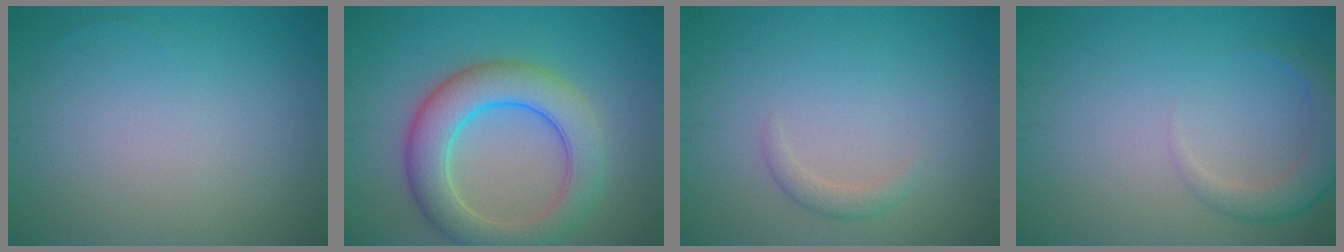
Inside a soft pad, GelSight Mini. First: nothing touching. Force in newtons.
{"total": 7.4, "press": 7.4, "slide": 0.3}
{"total": 1.3, "press": 1.3, "slide": 0.1}
{"total": 2.8, "press": 2.8, "slide": 0.3}